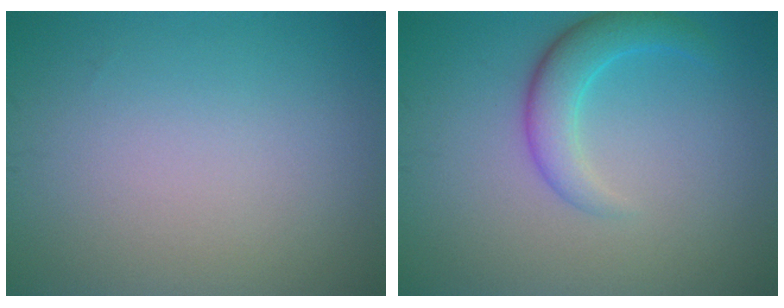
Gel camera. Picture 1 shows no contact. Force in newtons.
{"total": 3.5, "press": 3.5, "slide": 0.1}